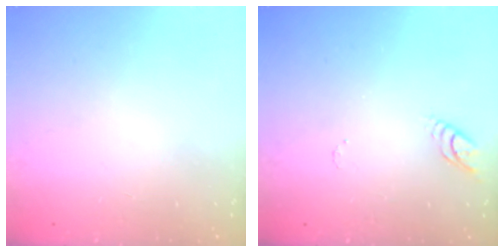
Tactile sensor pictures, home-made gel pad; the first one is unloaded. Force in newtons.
{"total": 3.4, "press": 3.4, "slide": 0.4}